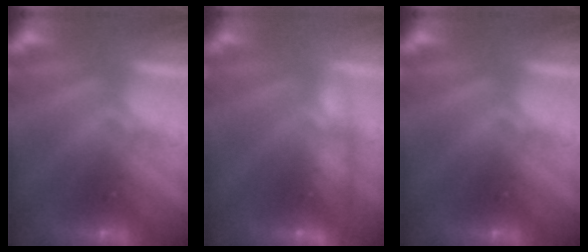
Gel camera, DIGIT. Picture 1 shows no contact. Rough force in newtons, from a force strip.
{"total": 4.7}
{"total": 0.0}